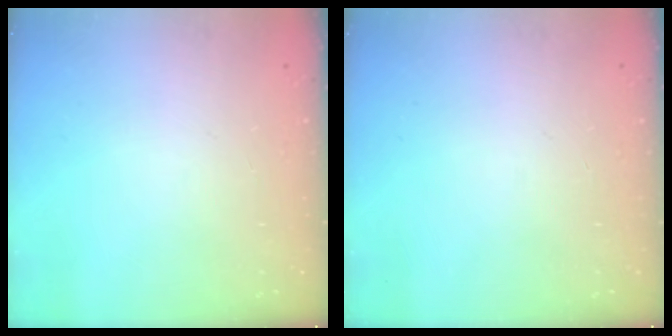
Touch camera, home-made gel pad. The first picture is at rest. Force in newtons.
{"total": 0.0}